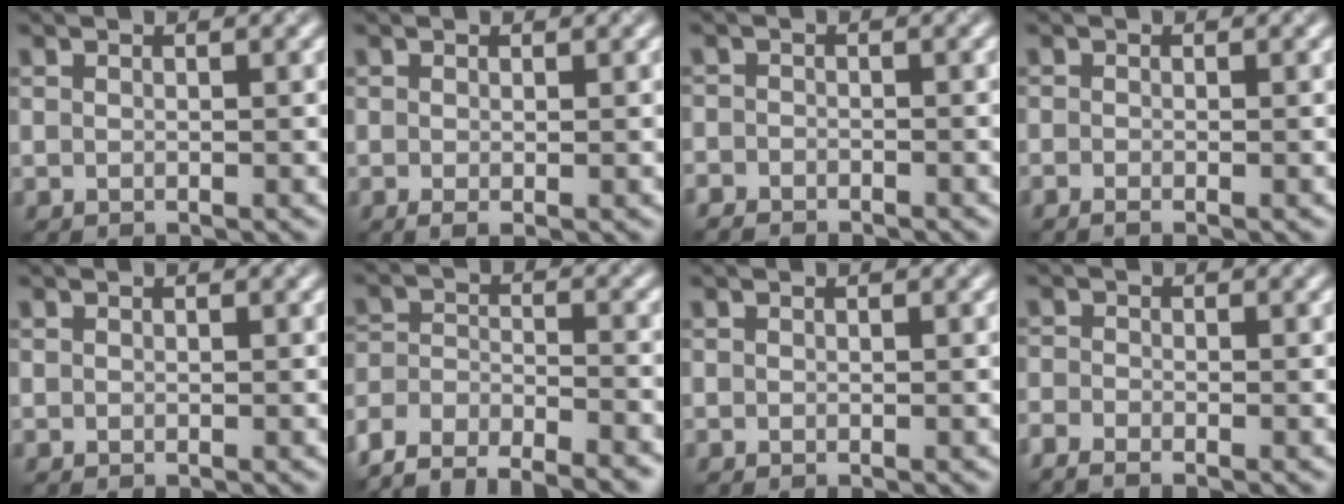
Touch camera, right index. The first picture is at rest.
{"total": 1.0, "force": [-0.1, 0.3, 0.9], "torque": [-0.018, 0.000, -0.002]}
{"total": 2.0, "force": [-1.9, 0.5, 0.2], "torque": [-0.001, -0.001, -0.041]}
{"total": 0.8, "force": [-0.6, 0.0, 0.5], "torque": [-0.014, 0.001, -0.013]}
{"total": 0.0}
{"total": 8.2, "force": [-7.6, 2.1, 2.2], "torque": [-0.035, -0.010, -0.129]}
{"total": 0.0}
{"total": 2.2, "force": [-2.0, 0.4, 0.9], "torque": [-0.025, -0.005, -0.043]}